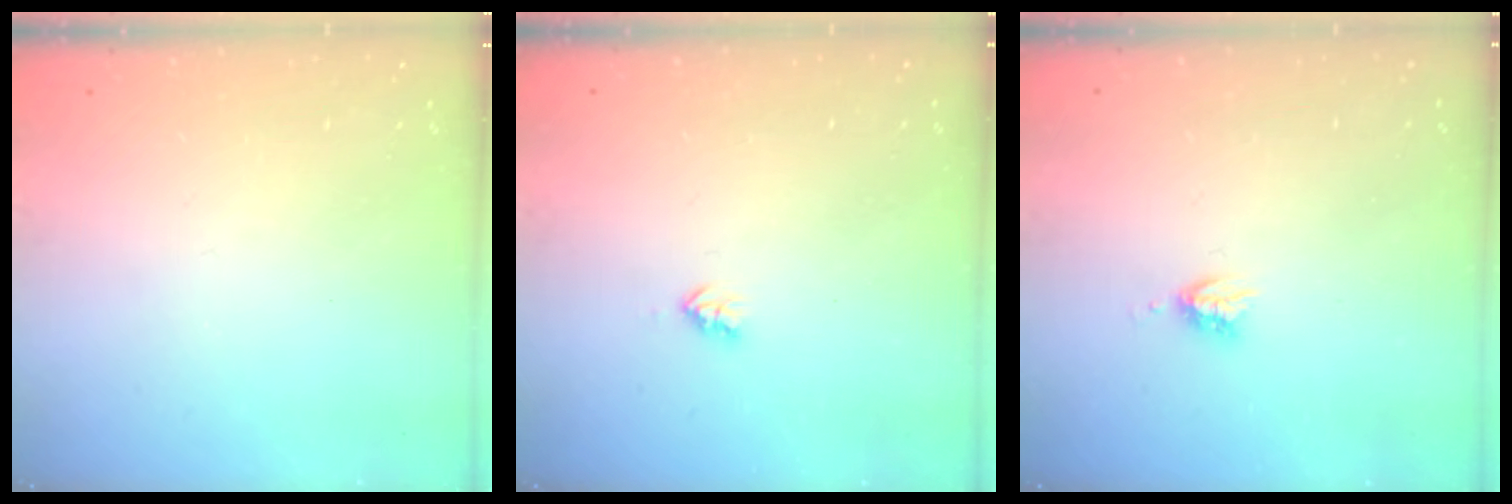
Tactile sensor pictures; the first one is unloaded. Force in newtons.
{"total": 3.0, "press": 2.9, "slide": 0.4}
{"total": 4.5, "press": 4.5, "slide": 0.1}